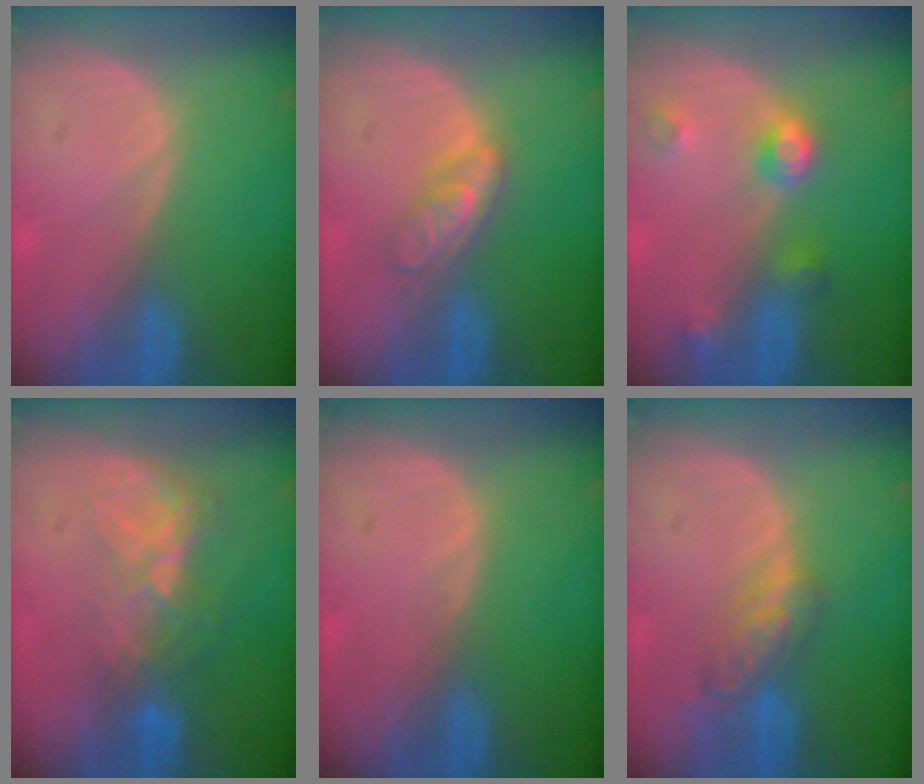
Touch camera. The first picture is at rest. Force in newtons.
{"total": 4.5, "press": 3.9, "slide": 2.3}
{"total": 4.5, "press": 4.0, "slide": 2.0}
{"total": 6.7, "press": 5.9, "slide": 3.2}
{"total": 0.0}
{"total": 5.3, "press": 4.8, "slide": 2.1}